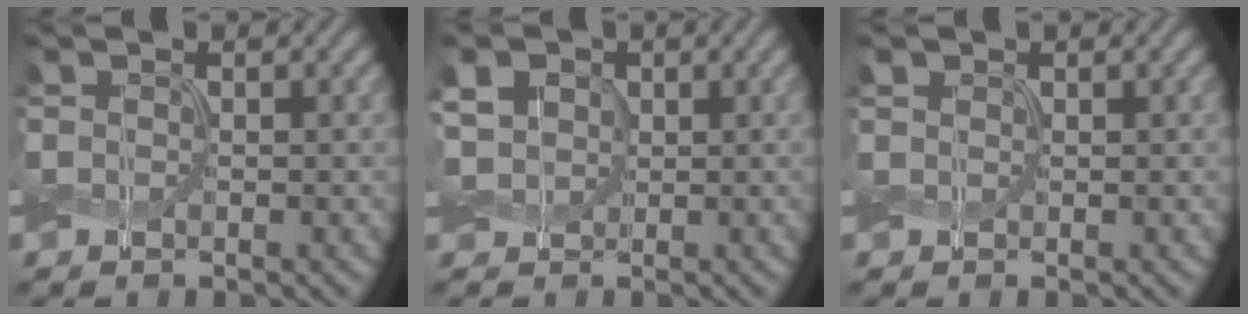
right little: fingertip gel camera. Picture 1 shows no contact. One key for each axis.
{"total": 5.5, "fx": 1.6, "fy": 4.4, "fz": 2.9, "tx": -0.076, "ty": 0.020, "tz": 0.018}
{"total": 0.7, "fx": 0.4, "fy": 0.5, "fz": 0.3, "tx": -0.007, "ty": 0.002, "tz": 0.009}